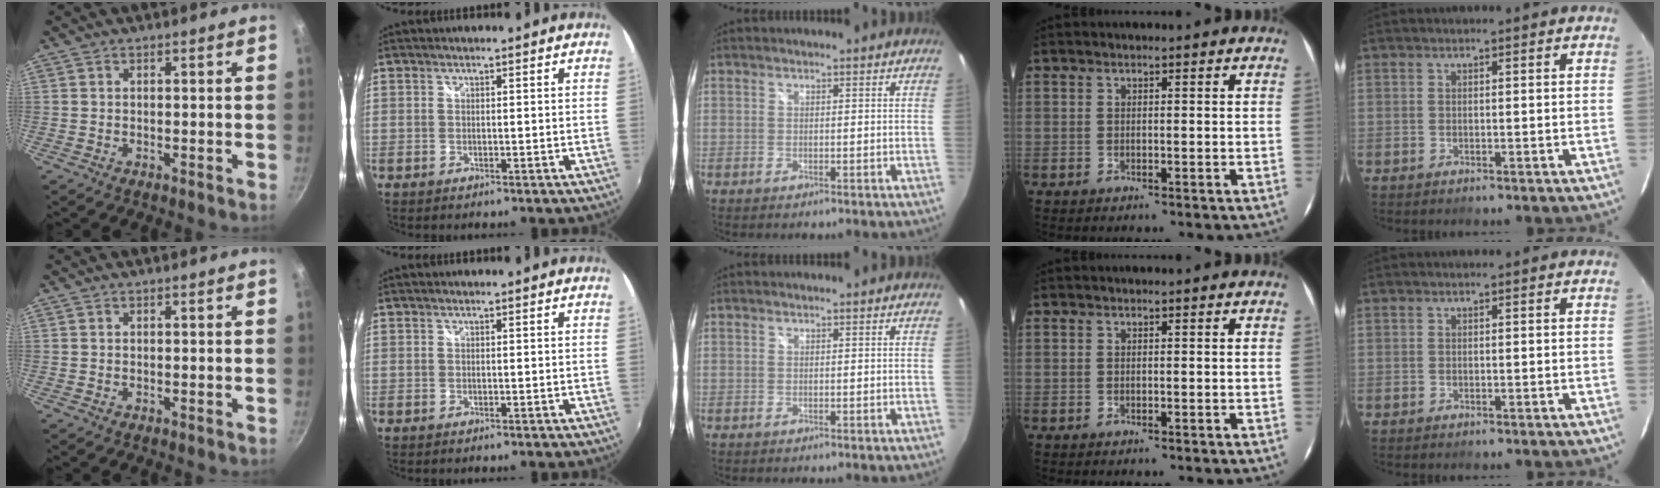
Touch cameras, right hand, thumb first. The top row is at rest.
{}